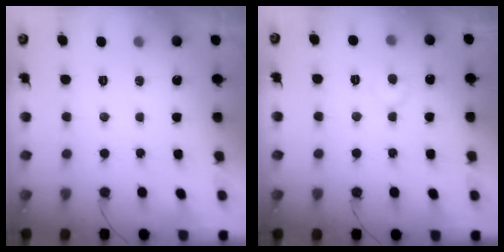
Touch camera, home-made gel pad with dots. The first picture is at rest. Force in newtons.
{"total": 5.6, "press": 5.6, "slide": 0.5}